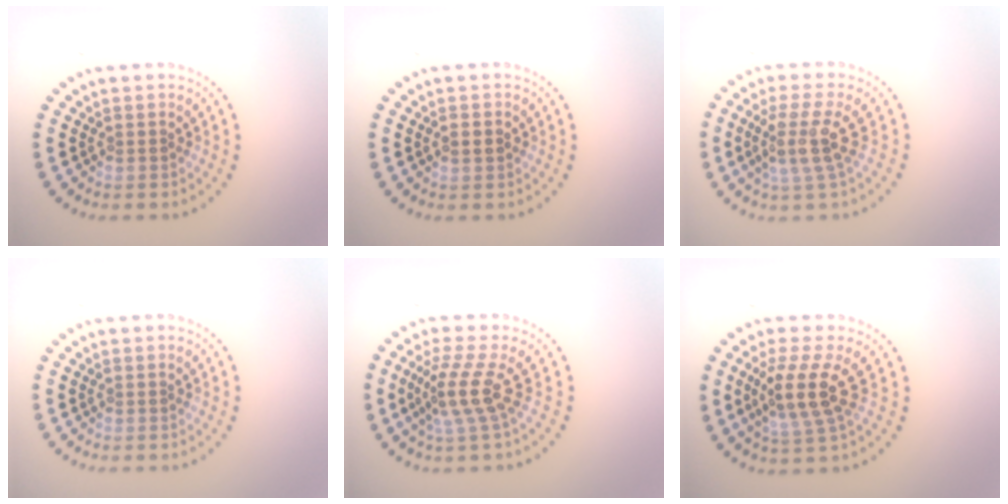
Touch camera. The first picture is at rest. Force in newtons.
{"total": 1.7, "press": 1.7, "slide": 0.2}
{"total": 3.9, "press": 2.8, "slide": 2.6}
{"total": 0.0}
{"total": 3.7, "press": 2.6, "slide": 2.5}
{"total": 4.3, "press": 3.7, "slide": 2.1}